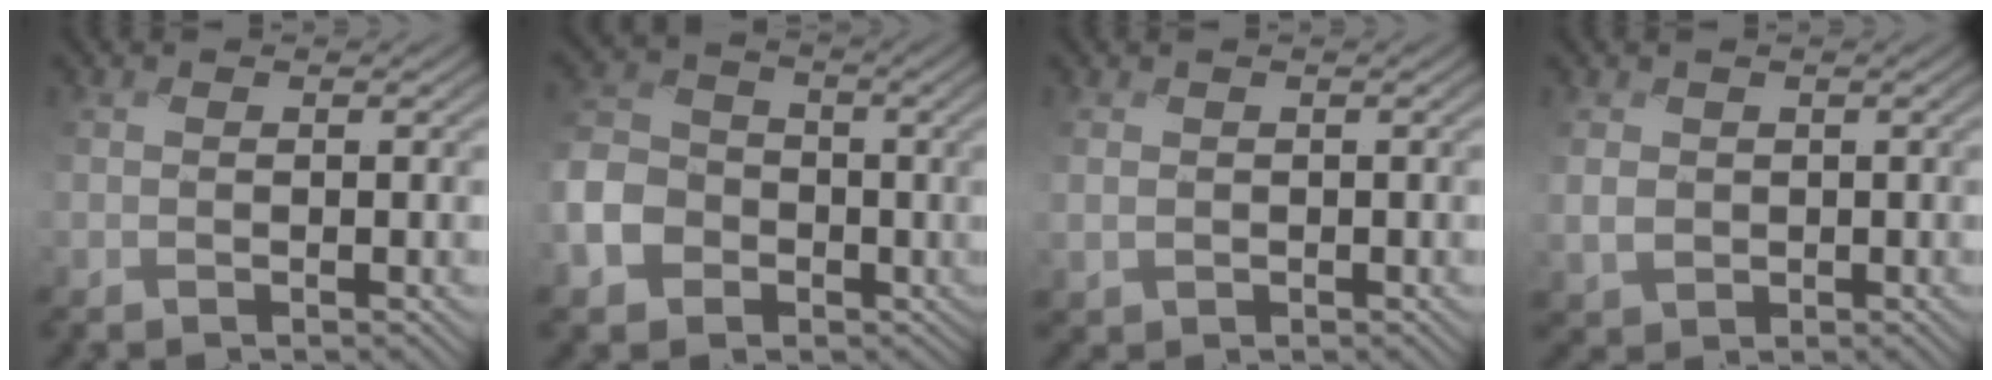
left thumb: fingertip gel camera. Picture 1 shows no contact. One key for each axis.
{"total": 10.1, "fx": -3.9, "fy": 8.2, "fz": 4.4, "tx": -0.146, "ty": -0.032, "tz": -0.088}
{"total": 1.6, "fx": 0.1, "fy": 1.5, "fz": -0.3, "tx": -0.009, "ty": -0.009, "tz": -0.001}
{"total": 2.6, "fx": 0.2, "fy": 2.6, "fz": 0.2, "tx": -0.027, "ty": -0.009, "tz": -0.002}